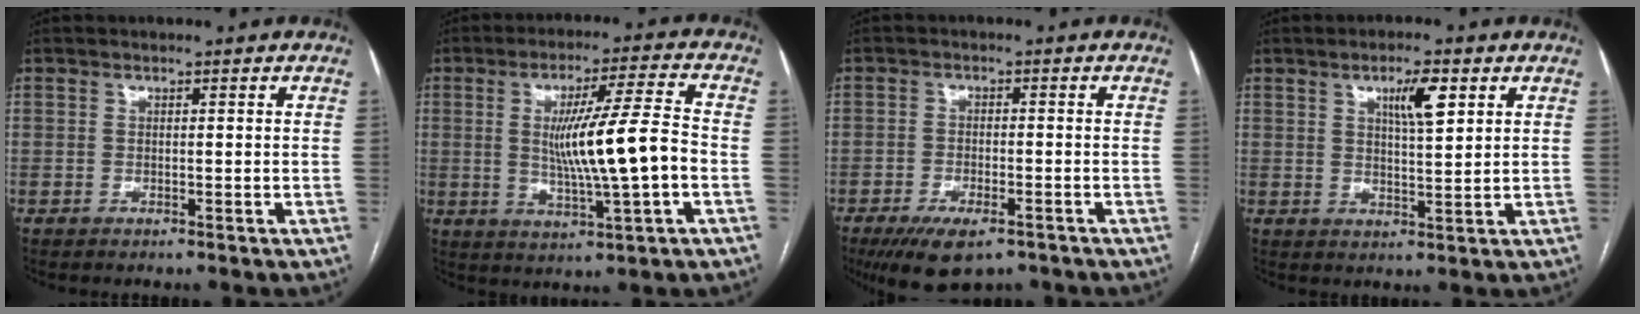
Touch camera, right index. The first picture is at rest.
{"total": 12.2, "force": [-0.8, -0.2, 12.2], "torque": [-0.211, -0.003, -0.013]}
{"total": 8.2, "force": [-5.7, 3.0, 5.1], "torque": [-0.084, -0.011, -0.090]}
{"total": 5.4, "force": [2.6, 0.9, 4.7], "torque": [-0.080, 0.001, 0.043]}